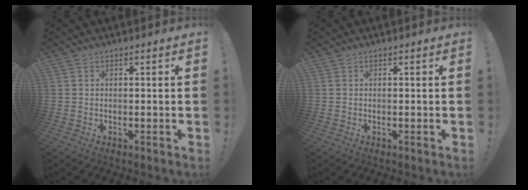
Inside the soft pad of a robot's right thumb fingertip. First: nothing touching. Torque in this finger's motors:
{"motor_torque": [0.00, 0.00, 0.03, 0.03, 0.00]}